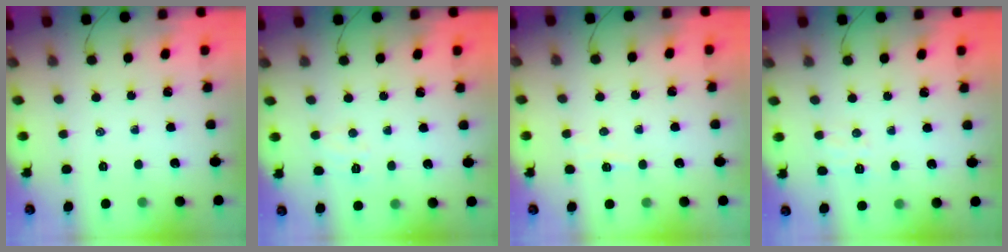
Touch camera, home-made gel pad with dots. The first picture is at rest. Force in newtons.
{"total": 5.0, "press": 4.9, "slide": 1.2}
{"total": 2.8, "press": 2.7, "slide": 0.9}
{"total": 5.2, "press": 5.0, "slide": 1.2}